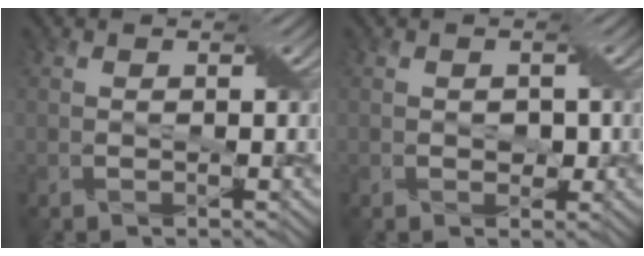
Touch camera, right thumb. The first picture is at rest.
{"total": 1.3, "force": [-0.2, 1.1, 0.7], "torque": [-0.019, -0.006, -0.003]}